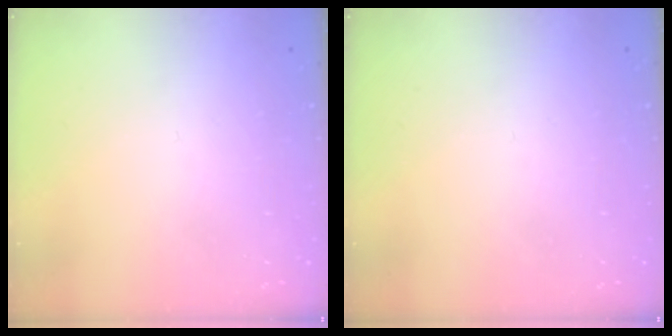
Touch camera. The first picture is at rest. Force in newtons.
{"total": 0.0}